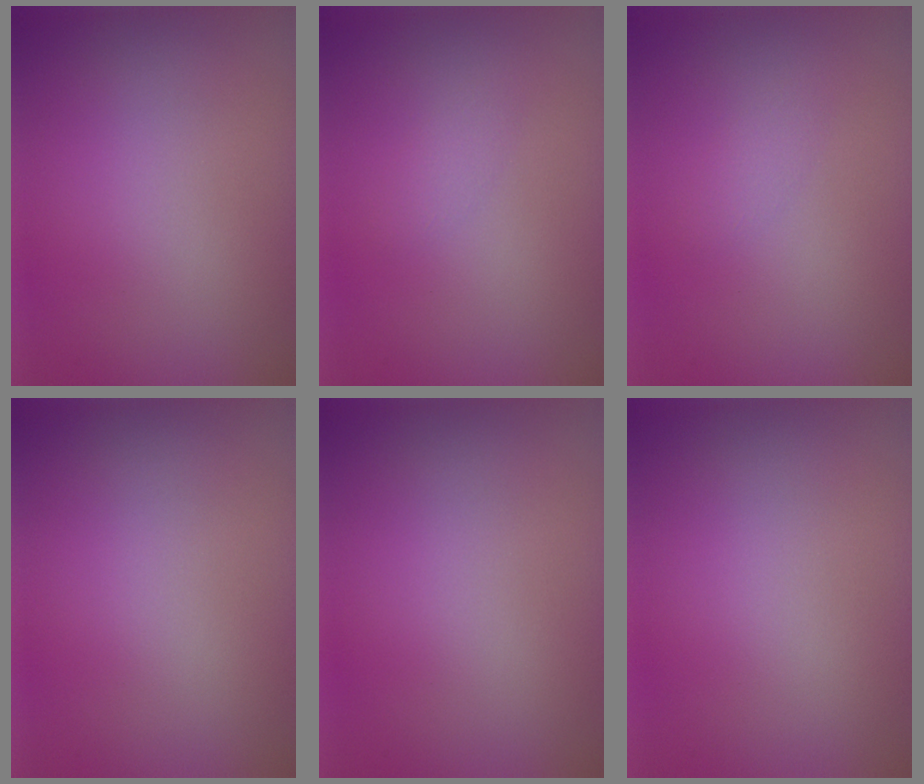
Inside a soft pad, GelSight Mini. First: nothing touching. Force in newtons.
{"total": 0.8, "press": 0.8, "slide": 0.0}
{"total": 0.8, "press": 0.8, "slide": 0.0}
{"total": 0.0}
{"total": 0.0}
{"total": 0.0}